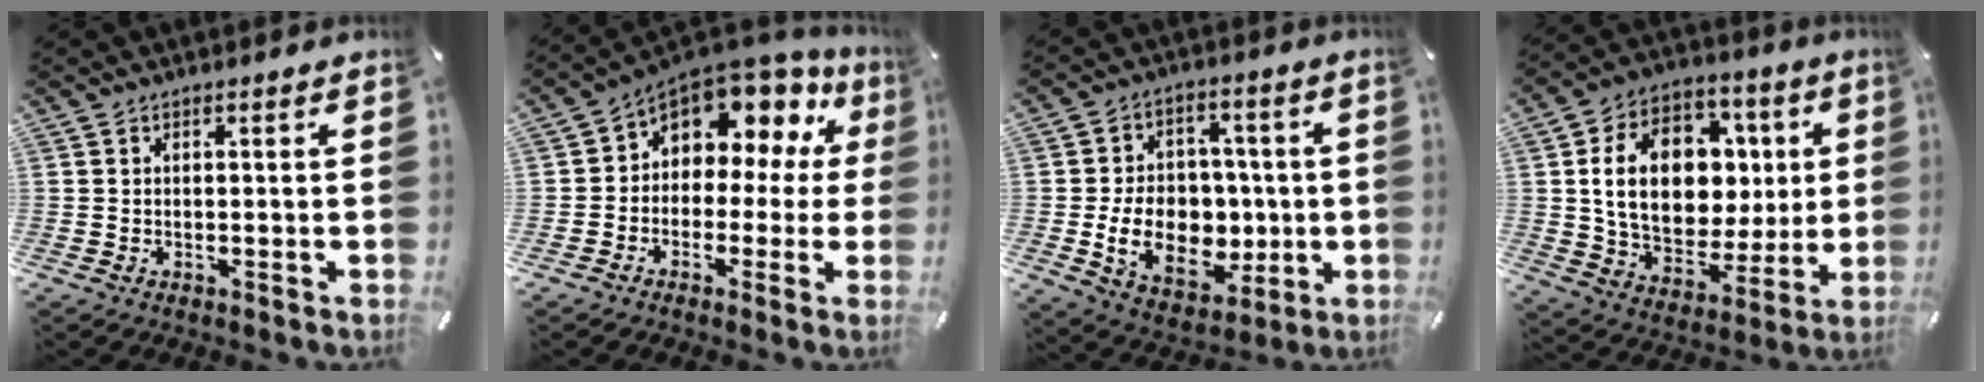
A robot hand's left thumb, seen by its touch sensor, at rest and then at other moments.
{"total": 8.4, "force": [4.5, 6.1, 3.6], "torque": [-0.064, -0.047, 0.078]}
{"total": 14.9, "force": [-2.4, 11.6, 9.1], "torque": [-0.168, 0.006, -0.033]}
{"total": 19.6, "force": [3.2, 14.7, 12.6], "torque": [-0.219, -0.004, 0.066]}